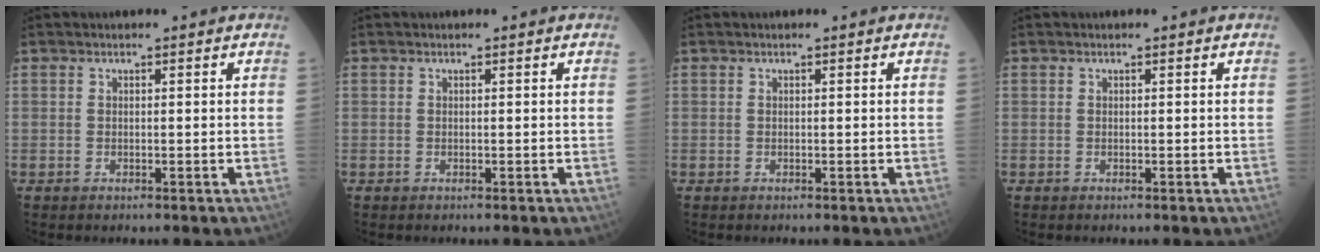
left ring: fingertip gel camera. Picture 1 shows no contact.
{"total": 0.0}
{"total": 0.0}
{"total": 0.0}